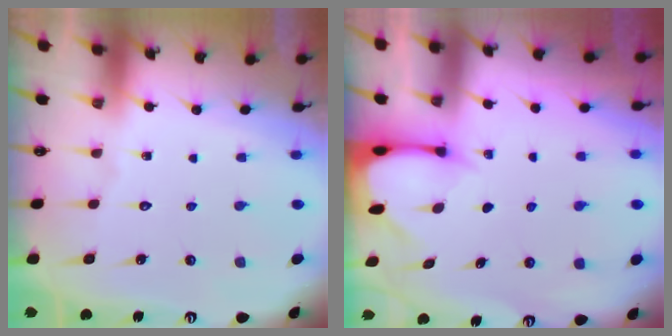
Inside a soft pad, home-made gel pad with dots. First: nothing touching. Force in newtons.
{"total": 2.4, "press": 2.4, "slide": 0.3}